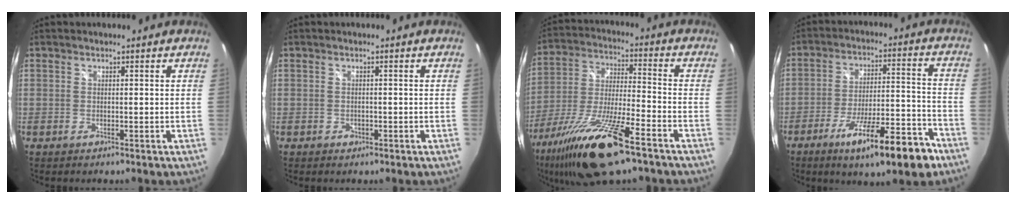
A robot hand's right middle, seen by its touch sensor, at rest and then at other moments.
{"total": 1.0, "force": [-0.5, 0.8, 0.2], "torque": [-0.002, -0.003, -0.006]}
{"total": 19.2, "force": [-12.3, 3.4, 14.3], "torque": [-0.292, -0.038, -0.227]}
{"total": 16.3, "force": [-10.4, 3.0, 12.3], "torque": [-0.208, -0.025, -0.157]}